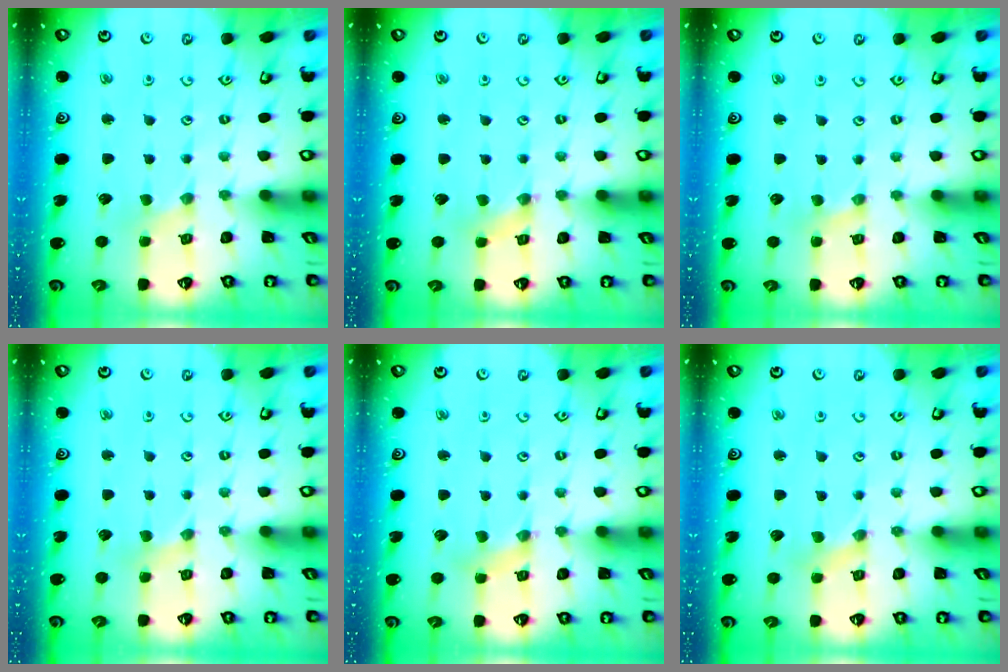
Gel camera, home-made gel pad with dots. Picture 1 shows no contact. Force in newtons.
{"total": 1.3, "press": 1.3, "slide": 0.2}
{"total": 0.8, "press": 0.8, "slide": 0.1}
{"total": 2.4, "press": 2.3, "slide": 0.5}
{"total": 1.3, "press": 1.3, "slide": 0.3}
{"total": 0.0}